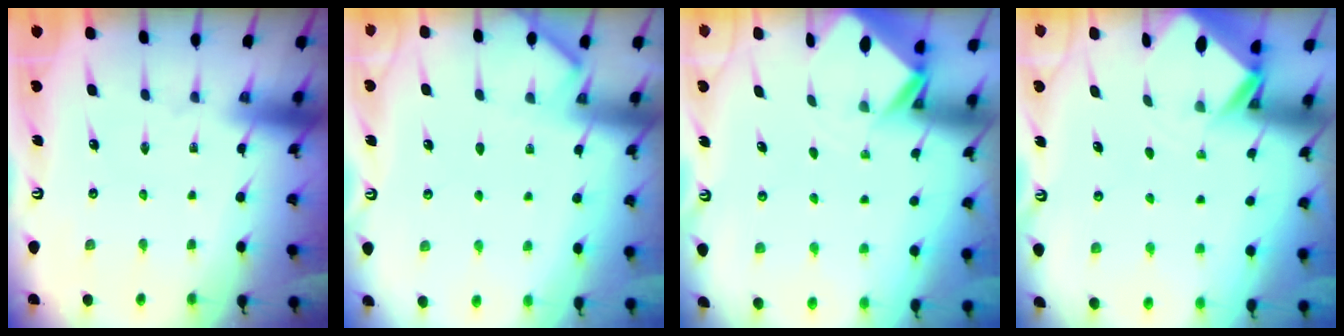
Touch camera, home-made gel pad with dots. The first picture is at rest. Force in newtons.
{"total": 3.6, "press": 3.6, "slide": 0.3}
{"total": 2.7, "press": 2.7, "slide": 0.2}
{"total": 2.7, "press": 2.7, "slide": 0.2}